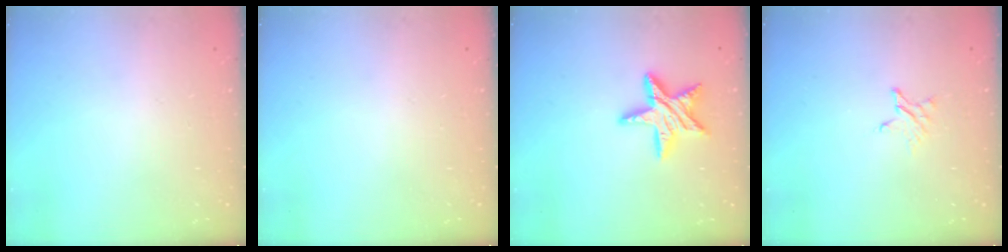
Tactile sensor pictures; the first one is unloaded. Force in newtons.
{"total": 0.0}
{"total": 11.7, "press": 11.6, "slide": 0.6}
{"total": 2.4, "press": 2.4, "slide": 0.2}